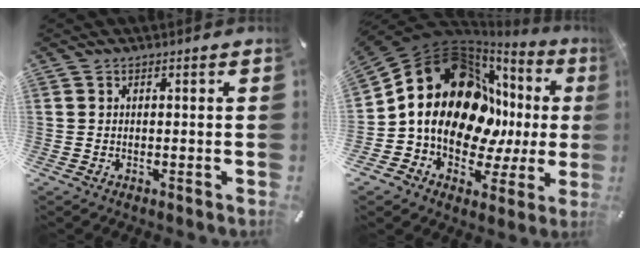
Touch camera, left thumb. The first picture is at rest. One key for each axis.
{"total": 21.2, "fx": 3.4, "fy": 16.4, "fz": 13.1, "tx": -0.222, "ty": -0.037, "tz": 0.073}